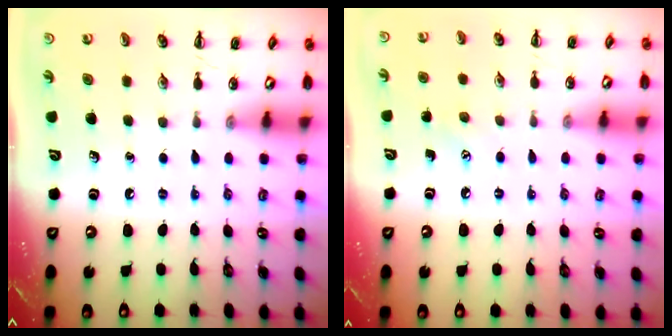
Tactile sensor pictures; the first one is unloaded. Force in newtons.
{"total": 4.9, "press": 4.7, "slide": 1.3}